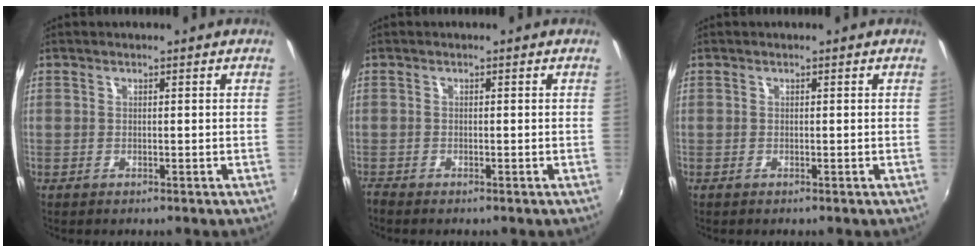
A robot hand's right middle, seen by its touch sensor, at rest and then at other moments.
{"total": 1.0, "force": [-1.0, 0.1, 0.2], "torque": [-0.007, -0.005, -0.023]}
{"total": 0.0}